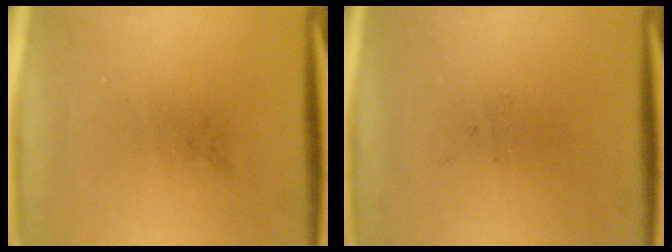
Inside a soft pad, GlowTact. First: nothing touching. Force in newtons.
{"total": 0.0}